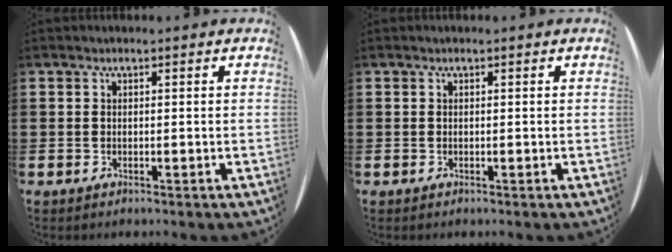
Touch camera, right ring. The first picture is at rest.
{"total": 0.0}